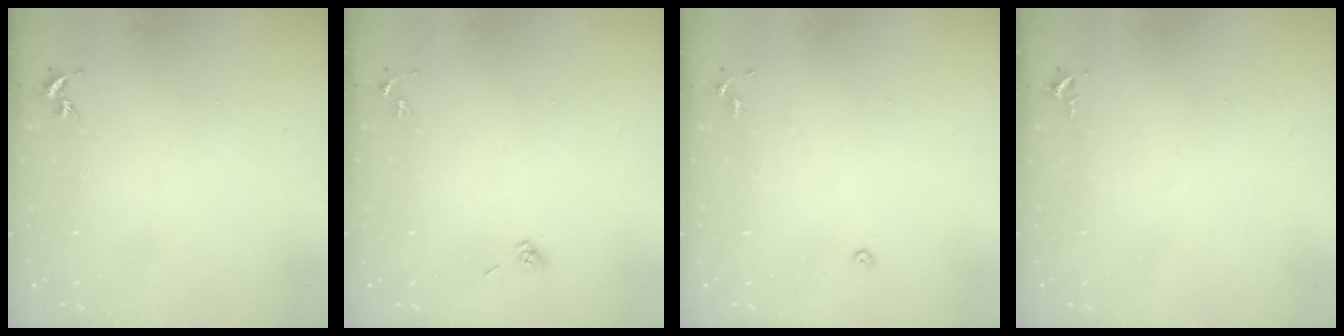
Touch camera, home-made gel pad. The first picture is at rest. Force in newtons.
{"total": 3.9, "press": 3.5, "slide": 1.7}
{"total": 5.5, "press": 5.5, "slide": 0.5}
{"total": 2.6, "press": 2.6, "slide": 0.4}